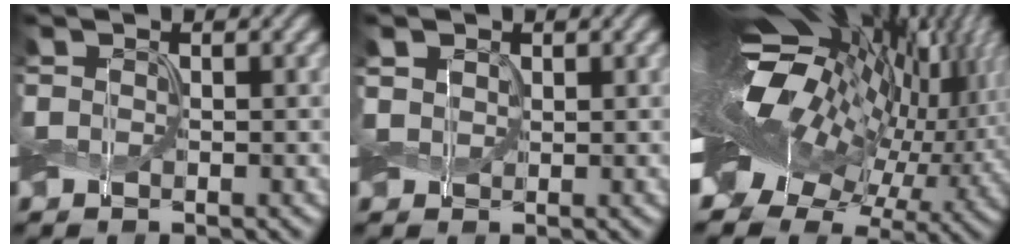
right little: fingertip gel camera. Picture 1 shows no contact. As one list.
[{"total": 1.5, "force": [0.6, 1.2, 0.6], "torque": [-0.023, -0.002, 0.008]}, {"total": 18.7, "force": [1.2, 10.2, 15.6], "torque": [-0.262, -0.003, 0.020]}]